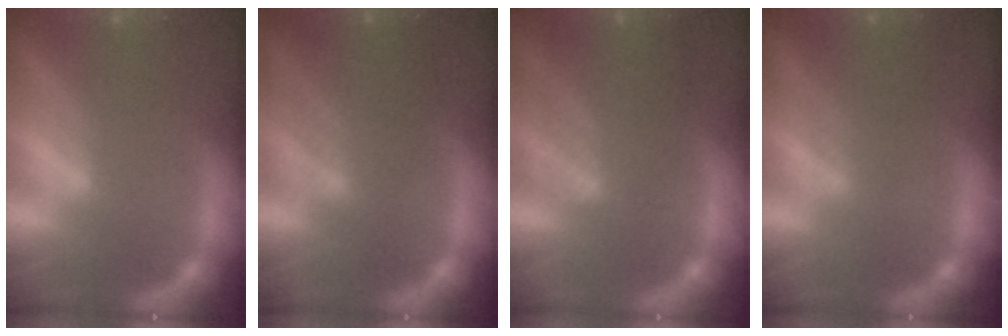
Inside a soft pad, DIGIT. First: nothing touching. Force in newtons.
{"total": 5.1}
{"total": 6.1}
{"total": 3.1}